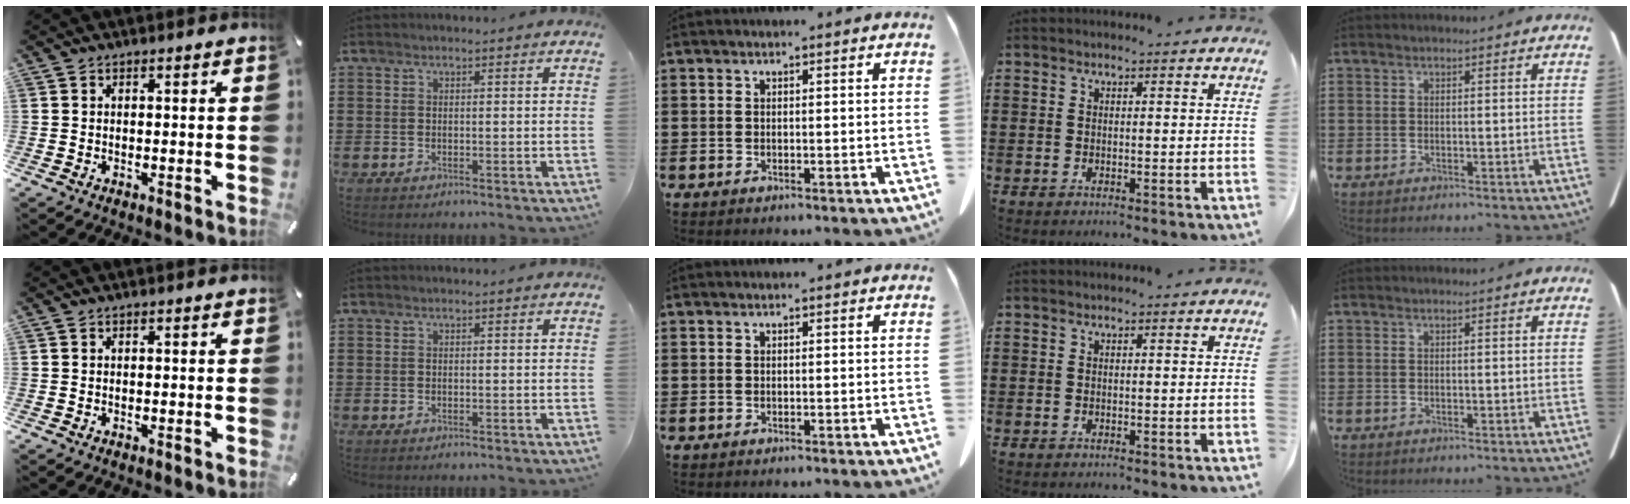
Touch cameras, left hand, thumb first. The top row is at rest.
{}